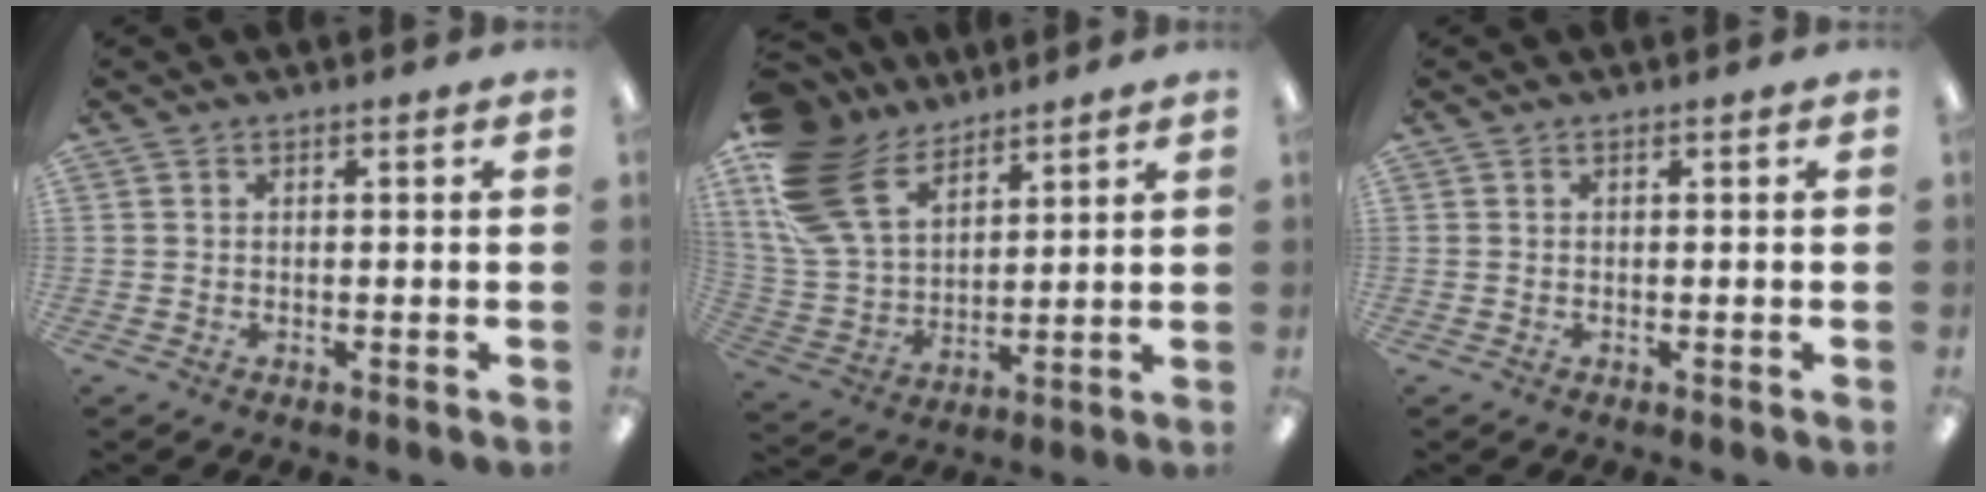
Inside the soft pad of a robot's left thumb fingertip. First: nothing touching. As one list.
[{"total": 19.0, "force": [10.9, 11.4, 10.6], "torque": [-0.264, -0.043, 0.206]}, {"total": 0.0}]